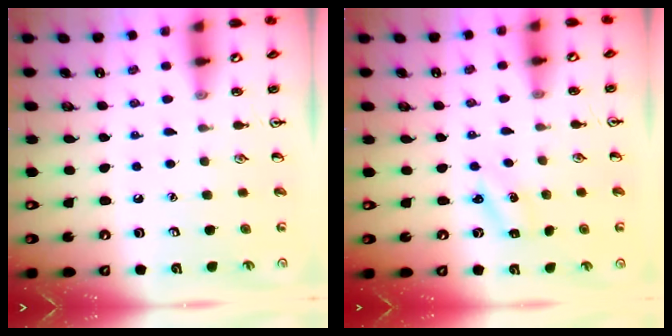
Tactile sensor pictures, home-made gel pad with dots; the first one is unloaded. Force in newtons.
{"total": 2.2, "press": 2.1, "slide": 0.8}